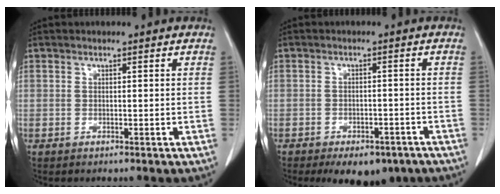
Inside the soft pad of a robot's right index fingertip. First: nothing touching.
{"total": 8.9, "force": [-6.5, 4.4, 4.2], "torque": [-0.041, 0.005, -0.084]}